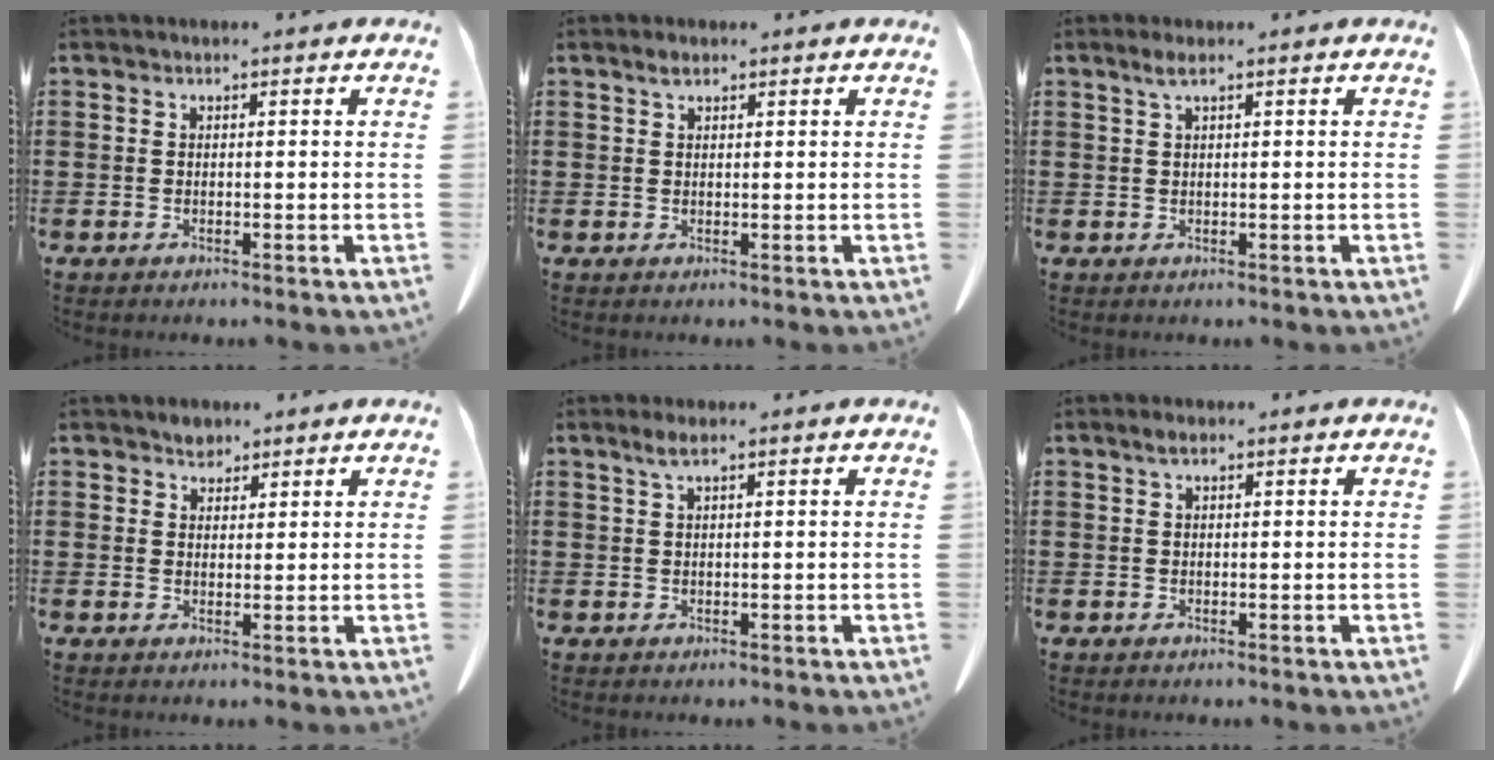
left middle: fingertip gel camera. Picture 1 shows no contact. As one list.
[{"total": 1.3, "force": [0.9, 0.5, 0.9], "torque": [-0.019, 0.003, 0.016]}, {"total": 1.5, "force": [0.7, 0.2, 1.3], "torque": [-0.028, 0.002, 0.012]}, {"total": 2.1, "force": [1.8, 1.0, 0.2], "torque": [-0.007, 0.005, 0.035]}, {"total": 1.9, "force": [0.9, 0.2, 1.6], "torque": [-0.034, 0.002, 0.016]}, {"total": 1.2, "force": [0.5, 0.5, 1.0], "torque": [-0.020, 0.004, 0.008]}]